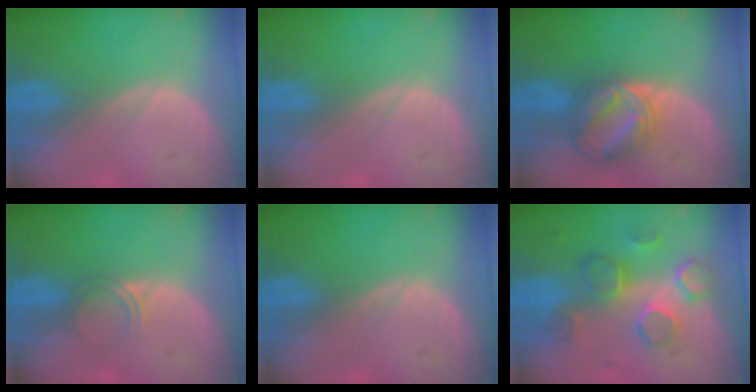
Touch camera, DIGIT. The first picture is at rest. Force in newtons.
{"total": 0.0}
{"total": 7.3, "press": 7.3, "slide": 0.5}
{"total": 2.1, "press": 1.8, "slide": 1.1}
{"total": 0.0}
{"total": 8.6, "press": 7.7, "slide": 3.8}